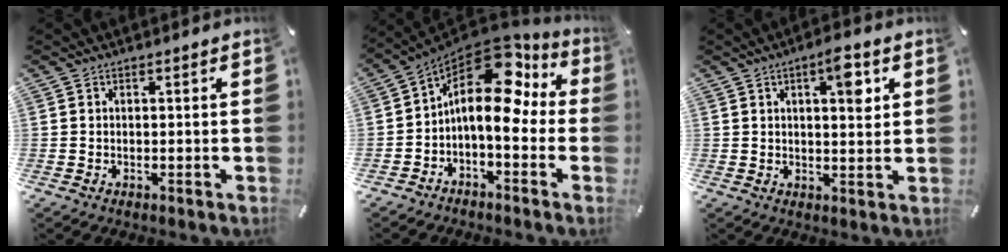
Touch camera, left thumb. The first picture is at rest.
{"total": 14.3, "force": [4.0, 7.5, 11.5], "torque": [-0.192, -0.046, 0.058]}
{"total": 7.1, "force": [2.9, 2.6, 5.9], "torque": [-0.073, -0.014, 0.040]}